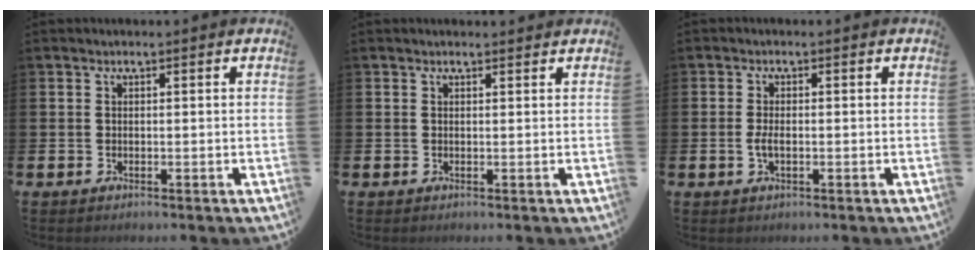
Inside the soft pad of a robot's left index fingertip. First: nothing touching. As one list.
[{"total": 0.5, "force": [0.5, 0.0, 0.1], "torque": [0.007, -0.003, 0.007]}, {"total": 2.0, "force": [-0.3, 0.8, 1.8], "torque": [-0.029, -0.001, -0.007]}]